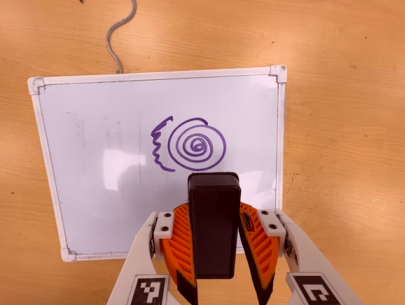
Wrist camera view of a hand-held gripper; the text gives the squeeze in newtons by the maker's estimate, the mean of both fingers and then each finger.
{"total": 7.7, "left": 5.8, "right": 9.6}